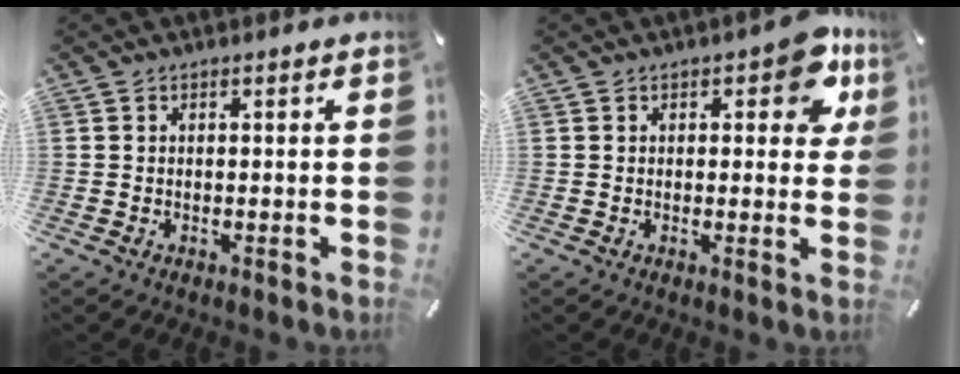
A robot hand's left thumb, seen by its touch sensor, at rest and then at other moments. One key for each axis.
{"total": 8.2, "fx": 3.7, "fy": 4.3, "fz": 5.9, "tx": -0.059, "ty": -0.013, "tz": 0.056}